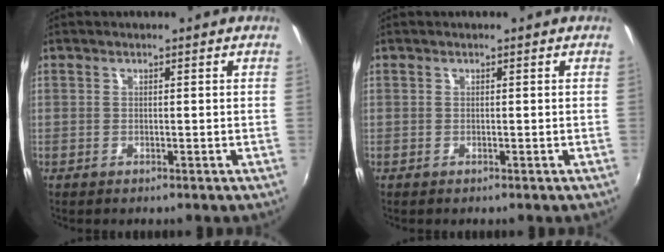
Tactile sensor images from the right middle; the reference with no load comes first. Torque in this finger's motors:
{"motor_torque": [-0.06, 0.01, -0.01, 0.01]}